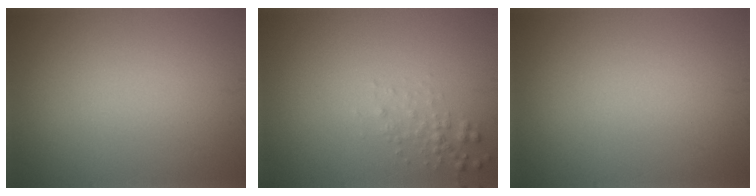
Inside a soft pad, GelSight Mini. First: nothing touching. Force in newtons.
{"total": 1.1, "press": 1.1, "slide": 0.1}
{"total": 0.0}